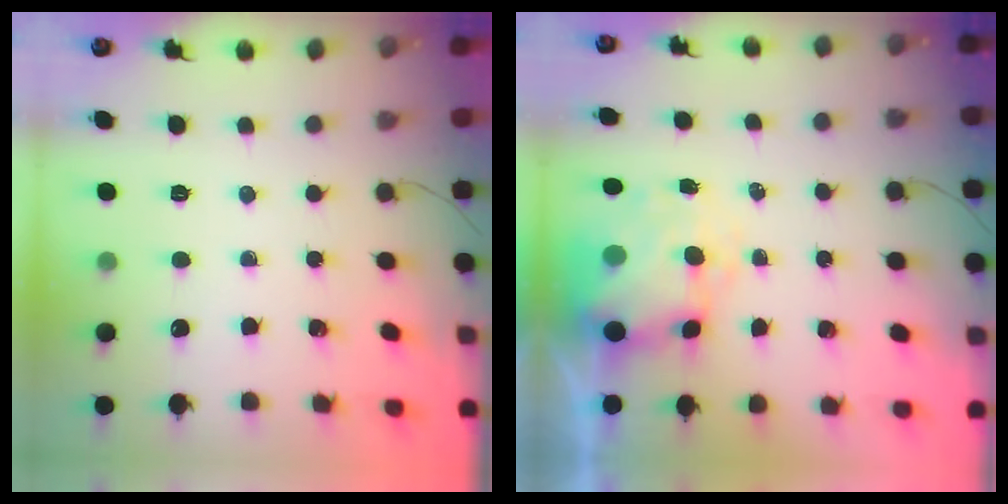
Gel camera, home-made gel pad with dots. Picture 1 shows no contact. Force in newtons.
{"total": 8.3, "press": 8.1, "slide": 2.0}